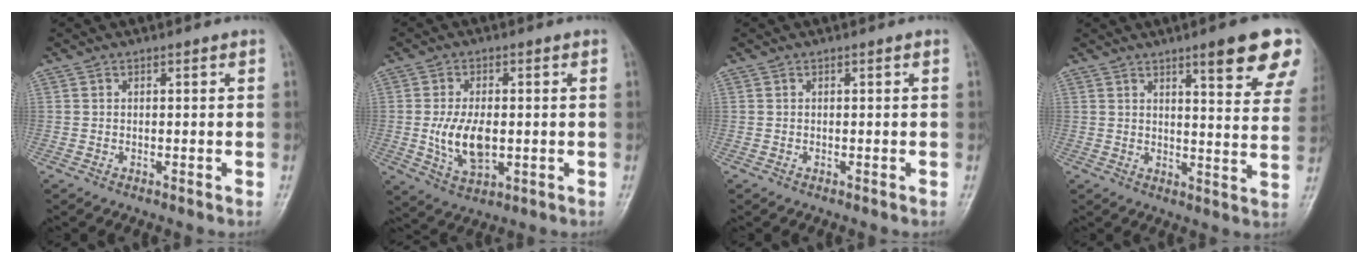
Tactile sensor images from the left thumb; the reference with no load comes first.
{"total": 8.6, "force": [-0.7, 4.8, 7.2], "torque": [-0.128, -0.008, -0.005]}
{"total": 0.0}
{"total": 13.9, "force": [8.4, 2.6, 10.7], "torque": [-0.108, -0.040, 0.102]}